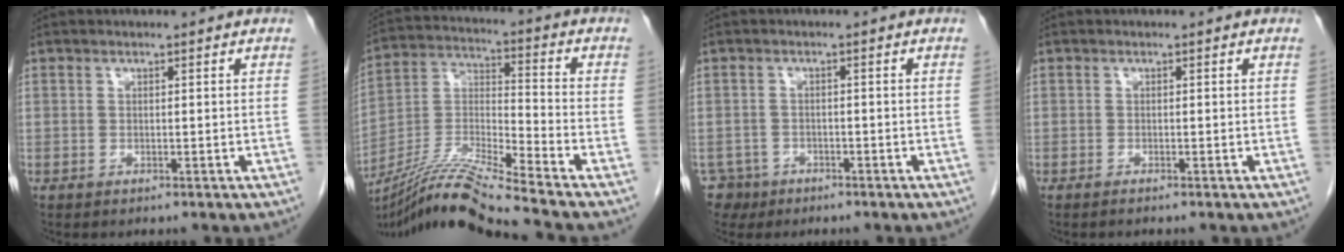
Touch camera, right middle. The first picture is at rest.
{"total": 13.9, "force": [-12.2, -2.5, 6.1], "torque": [-0.114, -0.006, -0.229]}
{"total": 3.4, "force": [-2.3, 2.5, -0.2], "torque": [0.011, 0.006, -0.038]}
{"total": 0.6, "force": [-0.5, -0.1, 0.3], "torque": [-0.002, -0.001, -0.007]}